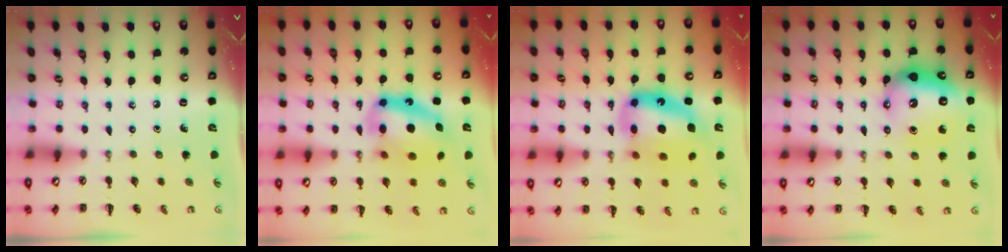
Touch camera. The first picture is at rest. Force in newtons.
{"total": 14.7, "press": 14.2, "slide": 3.8}
{"total": 16.6, "press": 16.0, "slide": 4.2}
{"total": 13.3, "press": 13.3, "slide": 1.5}